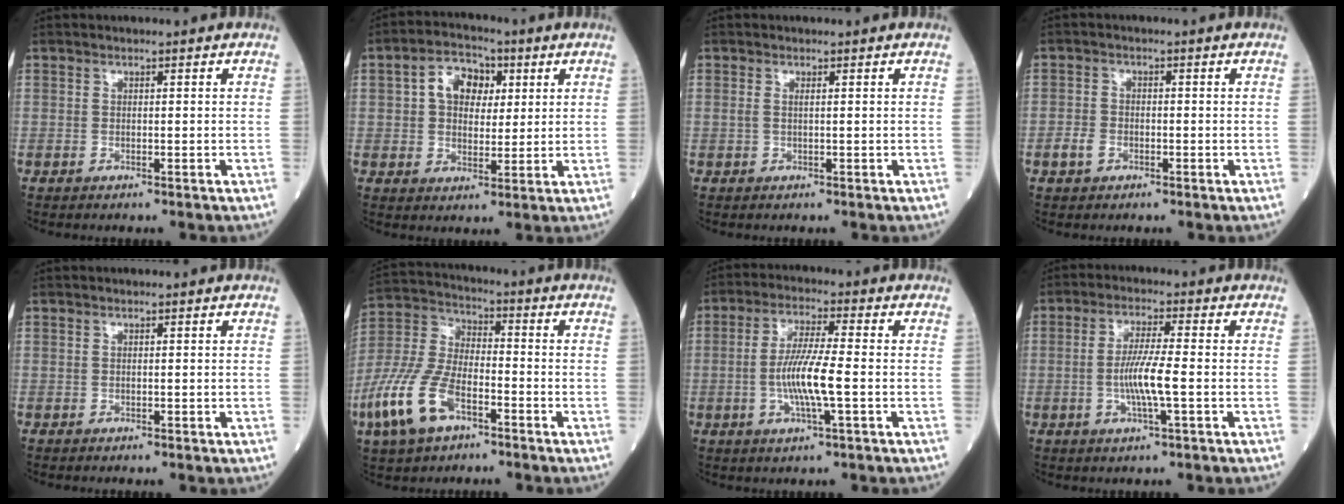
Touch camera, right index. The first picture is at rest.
{"total": 7.3, "force": [2.0, 5.0, 4.9], "torque": [-0.086, 0.024, 0.033]}
{"total": 0.8, "force": [0.2, 0.2, 0.7], "torque": [-0.025, 0.002, 0.004]}
{"total": 2.4, "force": [-1.2, 1.6, 1.3], "torque": [-0.028, 0.004, -0.020]}
{"total": 0.0}
{"total": 13.2, "force": [-6.4, 6.2, 9.8], "torque": [-0.237, 0.001, -0.122]}
{"total": 8.4, "force": [-1.5, 0.4, 8.2], "torque": [-0.163, -0.003, -0.033]}
{"total": 6.5, "force": [-1.2, 0.1, 6.4], "torque": [-0.128, -0.003, -0.025]}